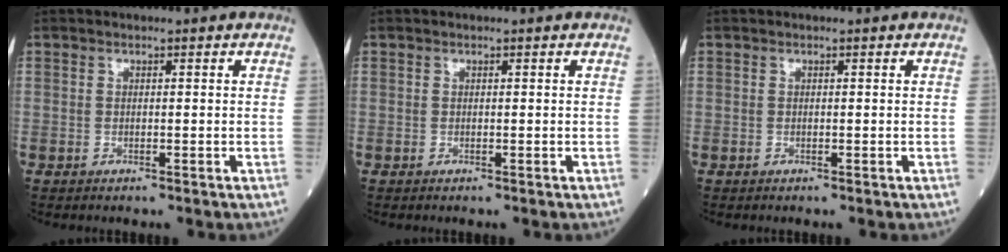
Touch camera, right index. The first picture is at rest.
{"total": 0.0}
{"total": 0.0}